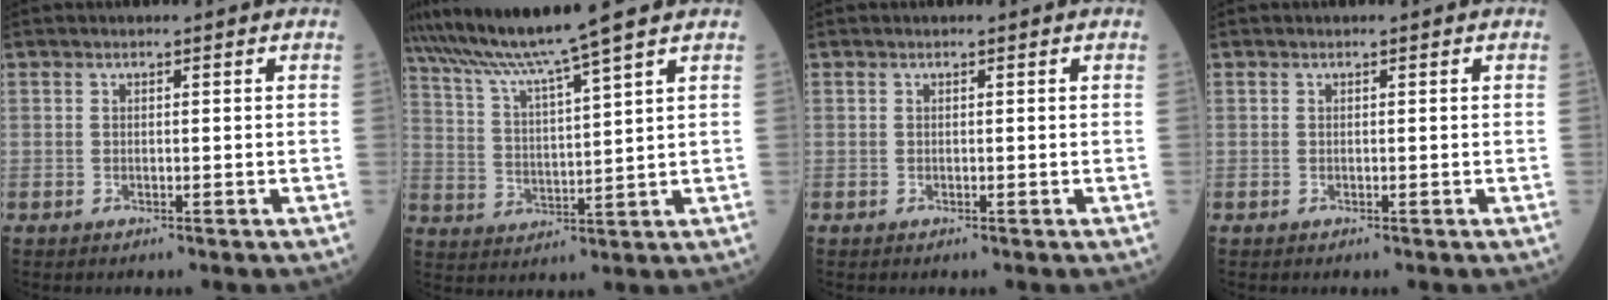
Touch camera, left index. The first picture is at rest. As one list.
[{"total": 10.1, "force": [8.5, -2.2, 5.0], "torque": [-0.094, 0.007, 0.157]}, {"total": 0.0}, {"total": 0.0}]